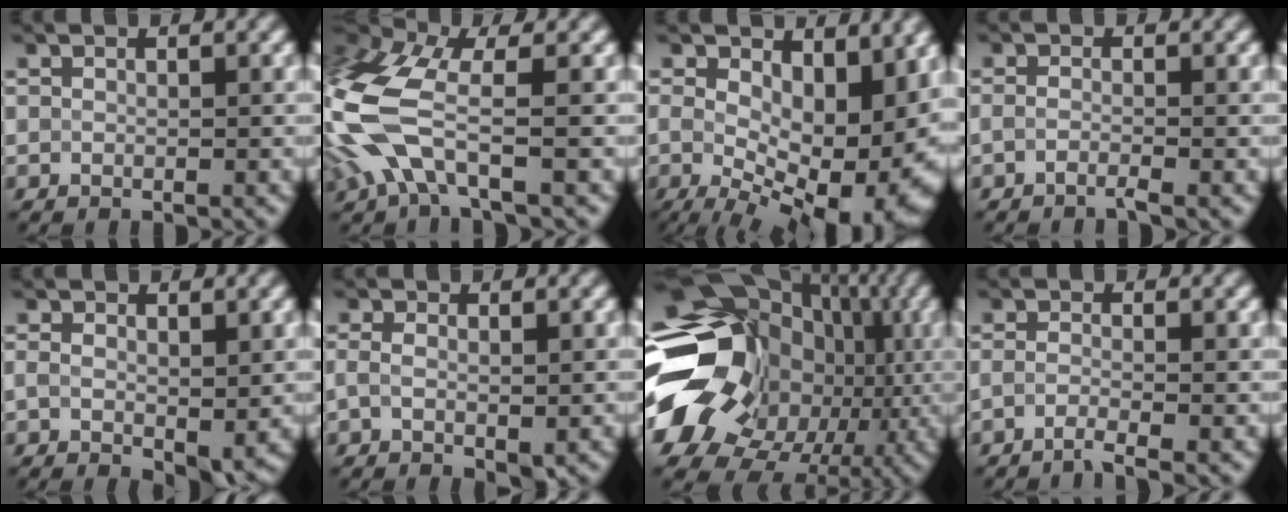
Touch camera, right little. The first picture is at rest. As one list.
[{"total": 7.3, "force": [-2.6, 3.0, 6.1], "torque": [-0.156, 0.005, -0.061]}, {"total": 16.4, "force": [-1.0, 8.2, 14.2], "torque": [-0.184, -0.027, 0.014]}, {"total": 1.4, "force": [-1.4, -0.1, 0.4], "torque": [-0.002, -0.001, -0.026]}, {"total": 3.5, "force": [-0.7, 1.9, 2.9], "torque": [-0.057, -0.006, 0.000]}, {"total": 2.2, "force": [-1.0, 0.7, 1.8], "torque": [-0.030, -0.001, -0.009]}, {"total": 19.4, "force": [-3.0, 16.6, 9.6], "torque": [-0.153, 0.001, -0.059]}, {"total": 2.1, "force": [-1.9, 0.1, 0.9], "torque": [-0.008, -0.001, -0.039]}]